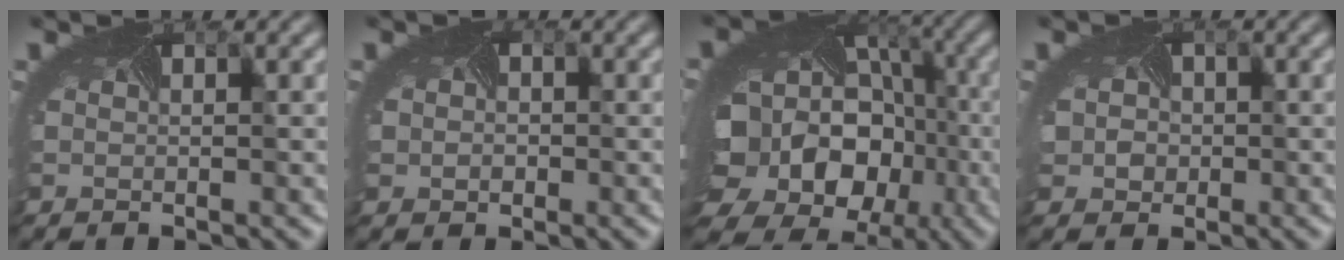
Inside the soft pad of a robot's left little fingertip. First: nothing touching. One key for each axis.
{"total": 0.8, "fx": -0.1, "fy": 0.8, "fz": 0.1, "tx": -0.014, "ty": -0.005, "tz": 0.022}
{"total": 15.5, "fx": -4.4, "fy": 13.3, "fz": 6.6, "tx": -0.160, "ty": -0.042, "tz": -0.065}
{"total": 1.7, "fx": -0.2, "fy": 1.7, "fz": 0.0, "tx": -0.029, "ty": -0.011, "tz": 0.027}